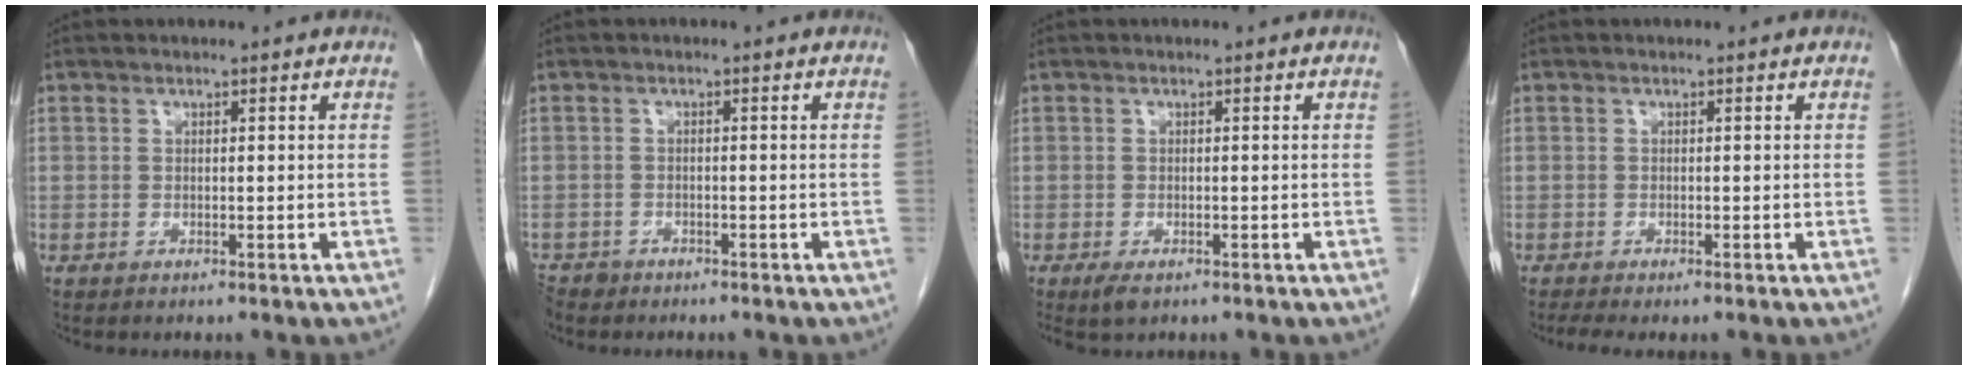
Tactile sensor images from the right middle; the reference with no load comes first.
{"total": 3.1, "force": [-2.6, 1.6, 0.2], "torque": [-0.005, -0.001, -0.046]}
{"total": 2.1, "force": [-1.3, 0.9, 1.5], "torque": [-0.031, -0.005, -0.017]}
{"total": 1.9, "force": [-1.5, 0.2, 1.2], "torque": [-0.024, -0.007, -0.025]}